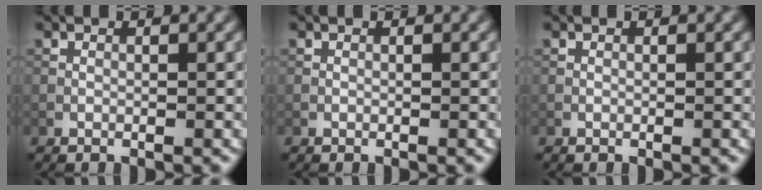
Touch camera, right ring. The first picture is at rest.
{"total": 0.0}
{"total": 0.0}